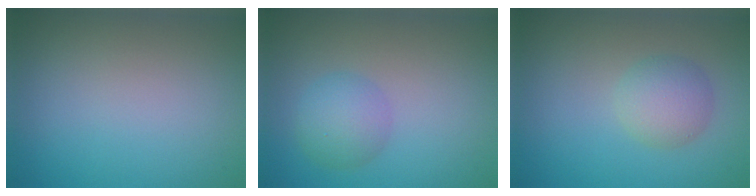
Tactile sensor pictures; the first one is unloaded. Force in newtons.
{"total": 3.0, "press": 3.0, "slide": 0.1}
{"total": 3.0, "press": 3.0, "slide": 0.1}